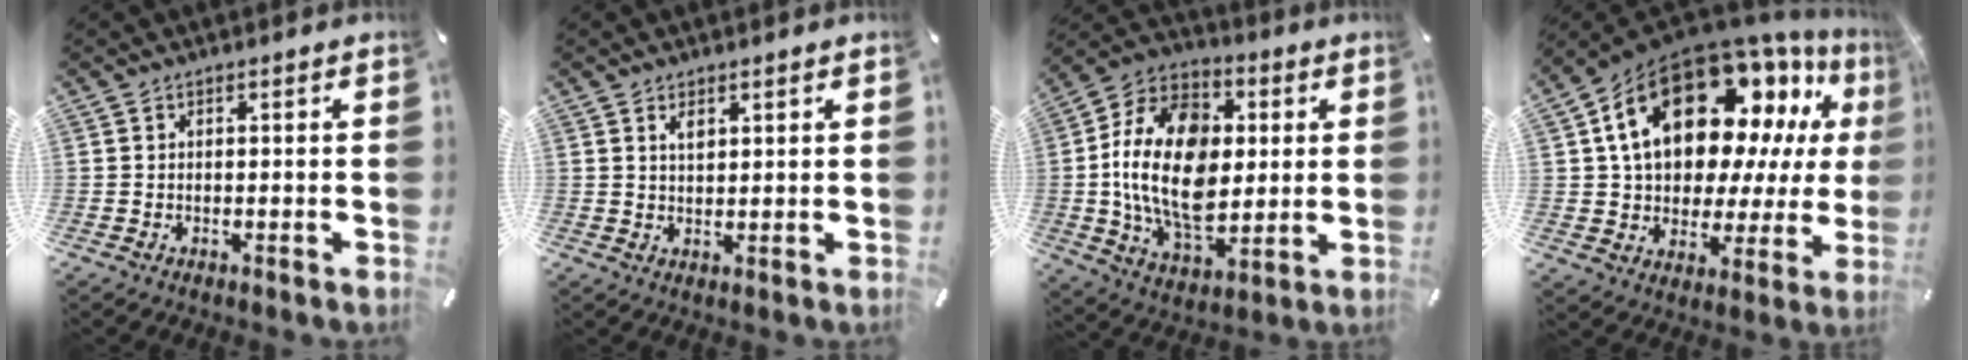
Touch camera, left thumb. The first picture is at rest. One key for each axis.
{"total": 2.2, "fx": 1.5, "fy": 0.9, "fz": 1.3, "tx": -0.020, "ty": -0.004, "tz": 0.026}
{"total": 21.8, "fx": 0.9, "fy": 15.2, "fz": 15.6, "tx": -0.330, "ty": -0.003, "tz": 0.012}
{"total": 23.9, "fx": 10.3, "fy": 14.4, "fz": 16.0, "tx": -0.277, "ty": -0.060, "tz": 0.177}